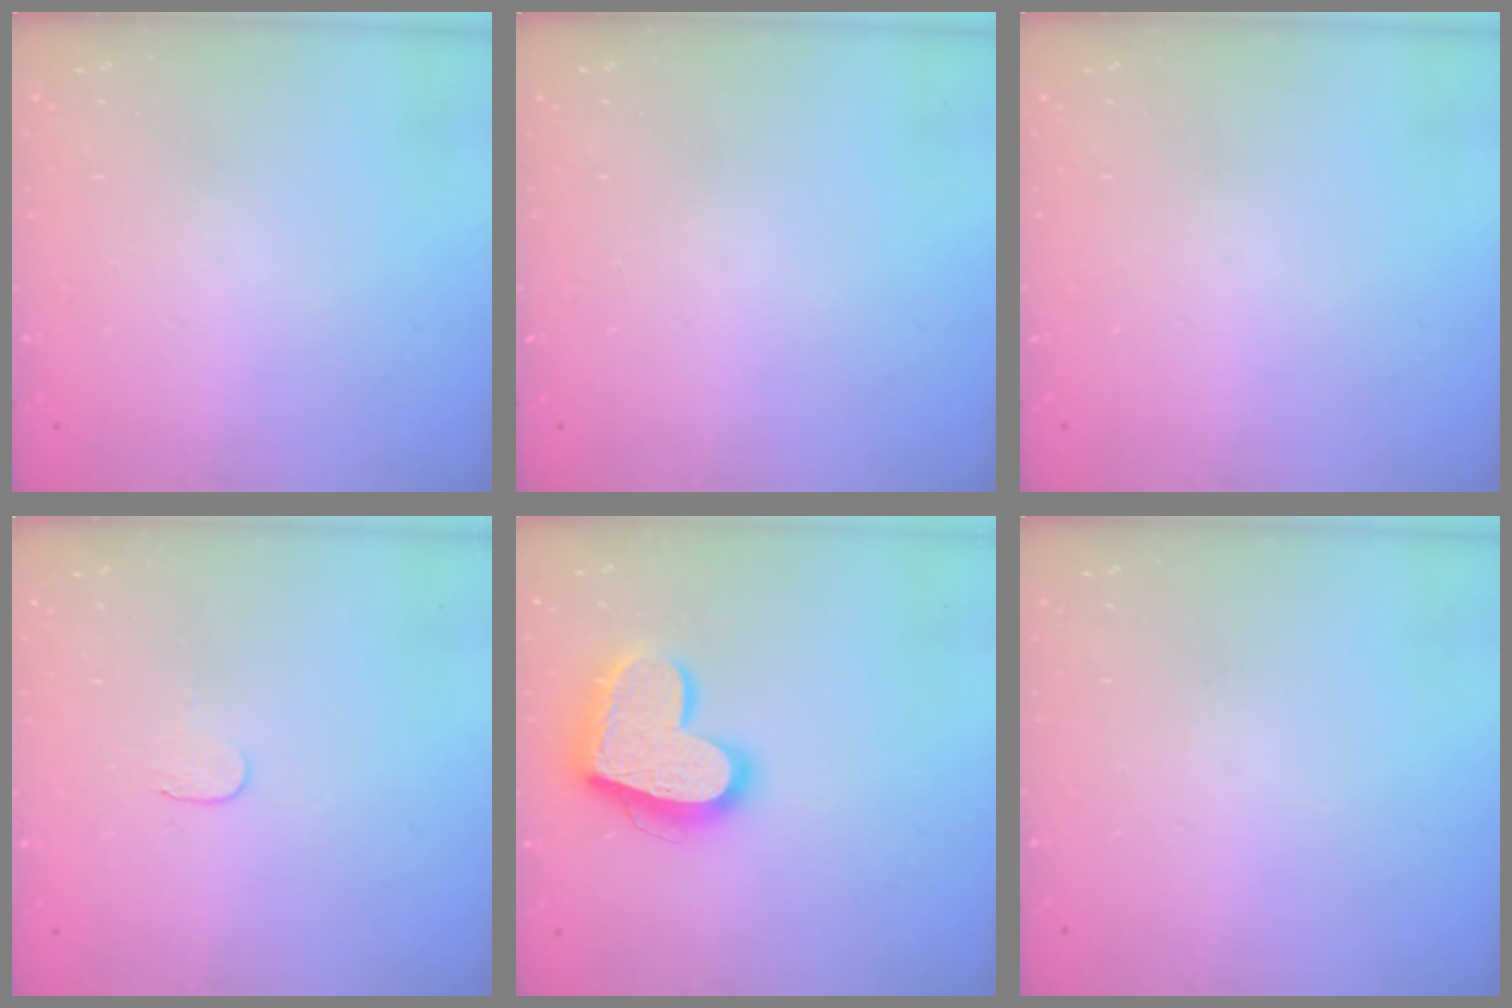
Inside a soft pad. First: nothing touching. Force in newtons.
{"total": 0.0}
{"total": 0.0}
{"total": 3.7, "press": 3.7, "slide": 0.4}
{"total": 19.3, "press": 19.2, "slide": 1.5}
{"total": 0.0}